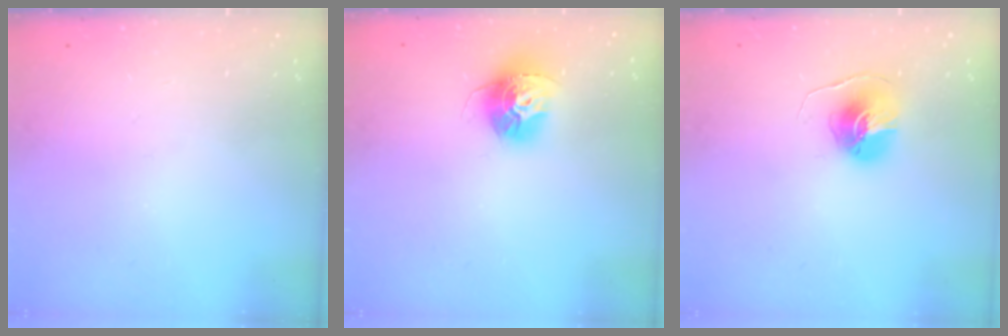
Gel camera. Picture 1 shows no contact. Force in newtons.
{"total": 13.8, "press": 13.8, "slide": 1.0}
{"total": 7.8, "press": 7.8, "slide": 0.1}